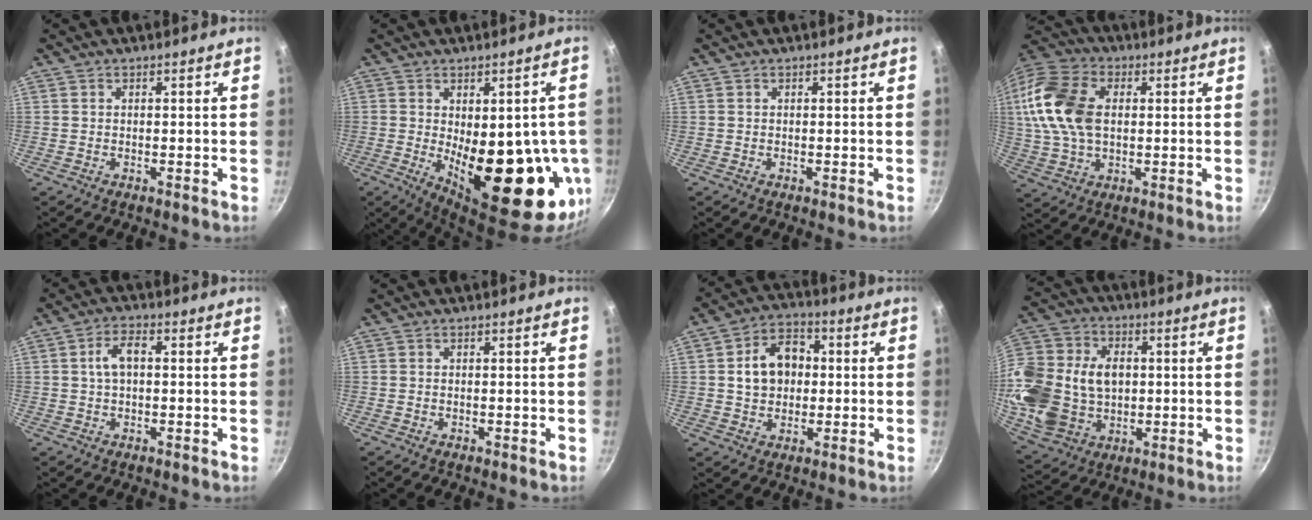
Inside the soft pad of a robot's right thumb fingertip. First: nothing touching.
{"total": 22.0, "force": [-2.8, 9.7, 19.5], "torque": [-0.218, -0.026, -0.015]}
{"total": 0.0}
{"total": 17.3, "force": [2.2, 11.3, 12.9], "torque": [-0.244, 0.017, 0.031]}
{"total": 4.7, "force": [0.4, 2.6, 4.0], "torque": [-0.073, 0.019, 0.003]}
{"total": 0.0}
{"total": 10.5, "force": [0.9, 8.1, 6.7], "torque": [-0.079, 0.021, 0.007]}
{"total": 23.0, "force": [0.6, 17.4, 15.0], "torque": [-0.295, 0.022, 0.022]}